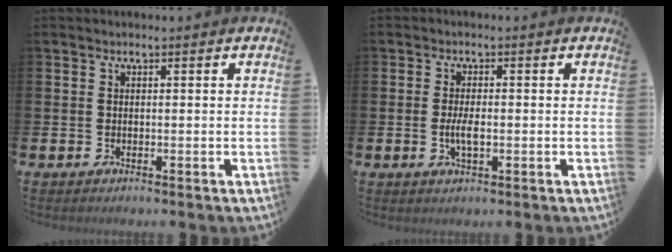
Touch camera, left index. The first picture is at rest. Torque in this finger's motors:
{"motor_torque": [0.53, 0.07, 0.06, 0.08]}